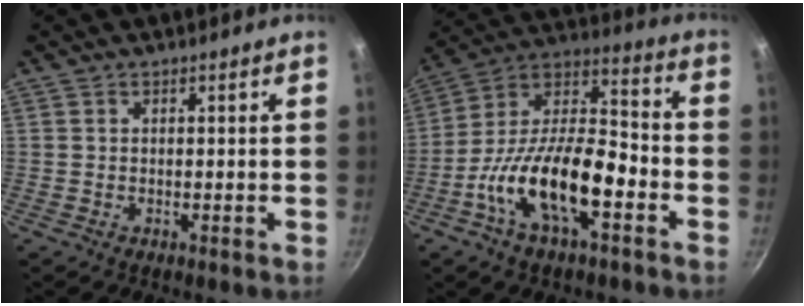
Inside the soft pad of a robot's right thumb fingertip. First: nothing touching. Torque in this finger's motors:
{"motor_torque": [0.41, 0.39, 1.40, -1.37, 0.25]}